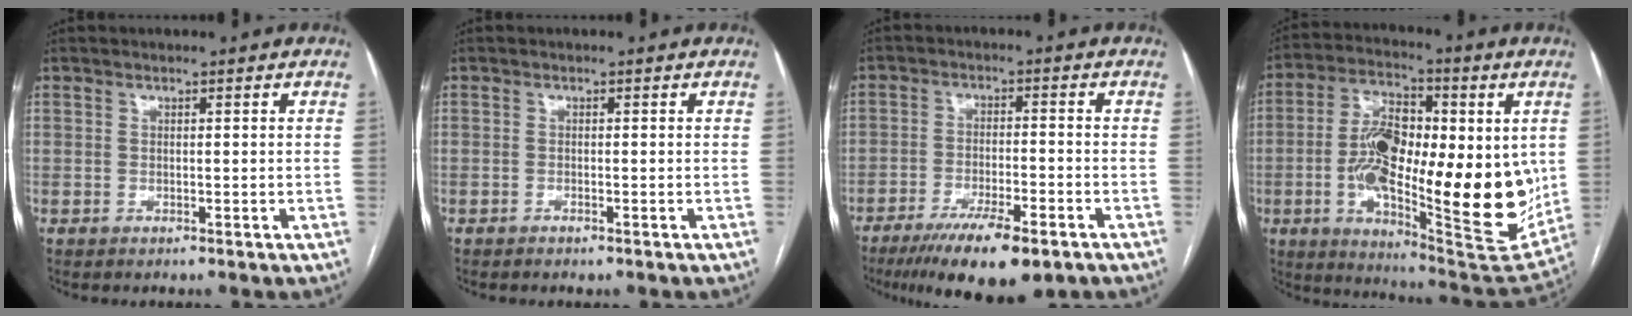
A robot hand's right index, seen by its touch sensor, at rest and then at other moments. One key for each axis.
{"total": 0.6, "fx": -0.5, "fy": 0.1, "fz": 0.3, "tx": -0.010, "ty": -0.002, "tz": -0.007}
{"total": 12.0, "fx": -8.1, "fy": 2.6, "fz": 8.5, "tx": -0.137, "ty": -0.022, "tz": -0.127}
{"total": 25.5, "fx": -0.7, "fy": 8.5, "fz": 24.0, "tx": -0.362, "ty": -0.011, "tz": -0.002}